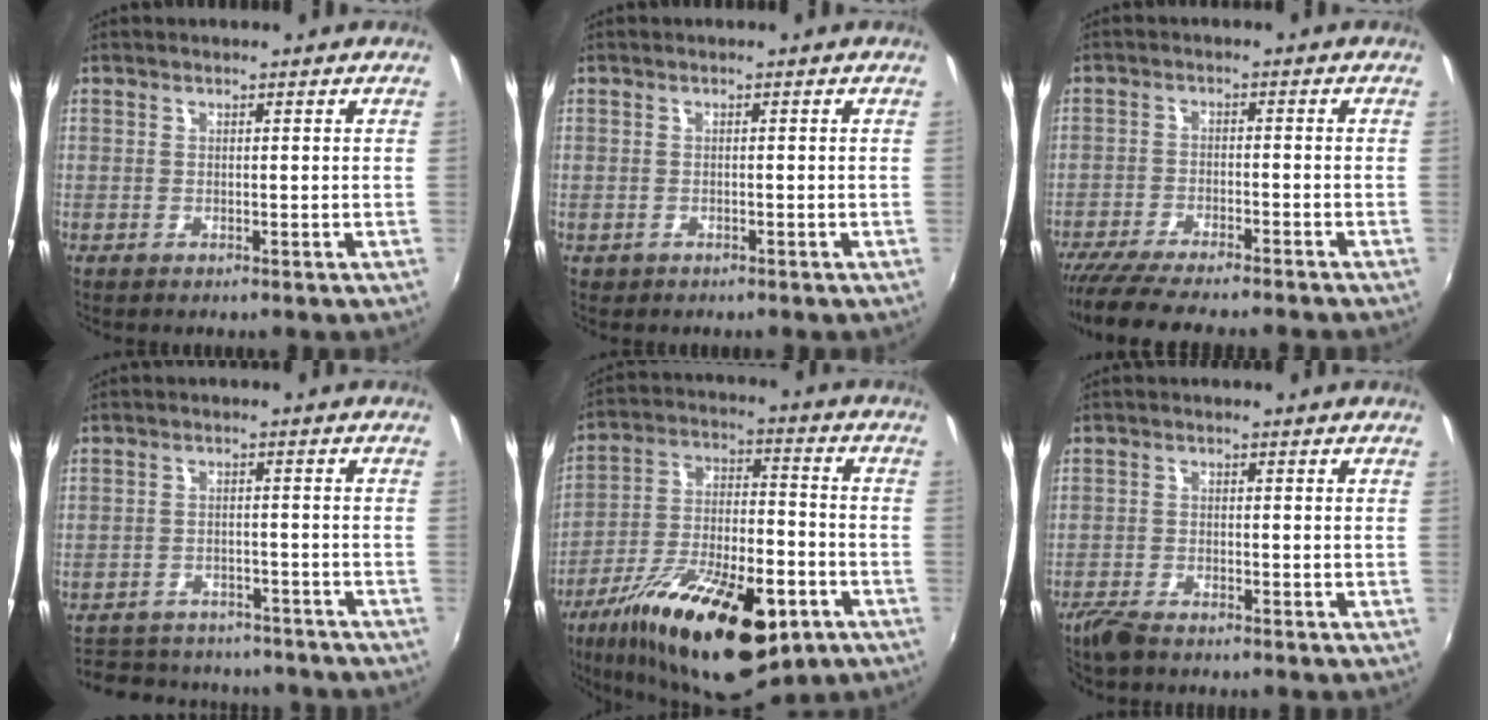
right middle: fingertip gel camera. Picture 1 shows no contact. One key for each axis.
{"total": 1.1, "fx": -0.6, "fy": 0.9, "fz": 0.2, "tx": -0.008, "ty": -0.003, "tz": -0.007}
{"total": 12.1, "fx": -10.6, "fy": 1.1, "fz": 5.6, "tx": -0.120, "ty": -0.033, "tz": -0.171}
{"total": 17.9, "fx": -15.1, "fy": 7.0, "fz": 6.6, "tx": -0.143, "ty": 0.008, "tz": -0.199}
{"total": 25.1, "fx": -14.0, "fy": 9.9, "fz": 18.4, "tx": -0.327, "ty": -0.036, "tz": -0.214}
{"total": 4.0, "fx": -3.6, "fy": 1.0, "fz": 1.5, "tx": -0.047, "ty": -0.013, "tz": -0.074}